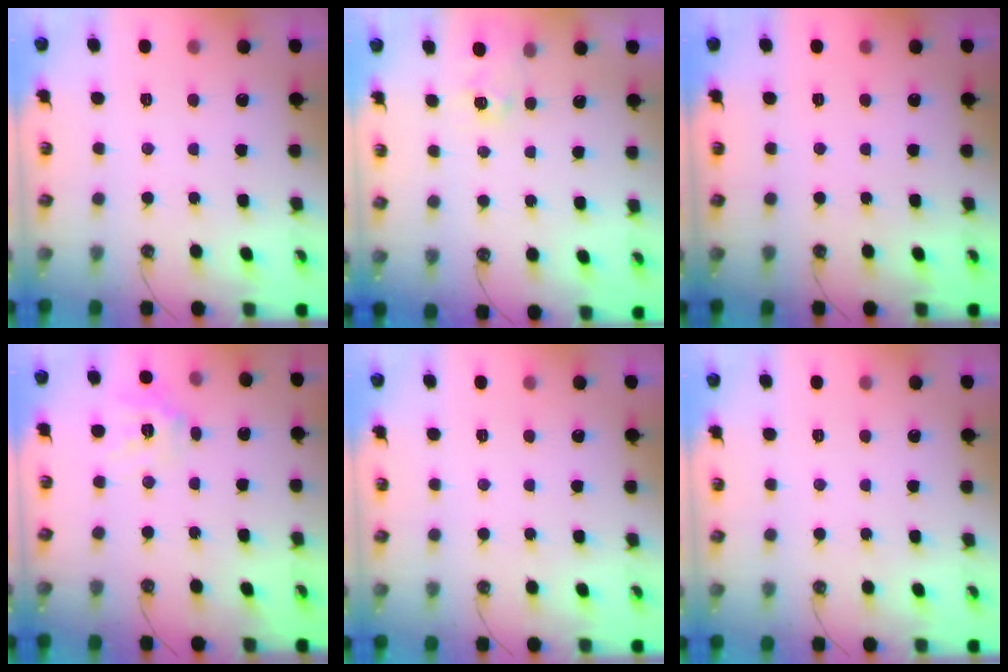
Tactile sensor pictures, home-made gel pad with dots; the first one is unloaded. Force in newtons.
{"total": 2.6, "press": 2.6, "slide": 0.4}
{"total": 0.0}
{"total": 10.7, "press": 10.7, "slide": 1.2}
{"total": 0.0}
{"total": 0.0}